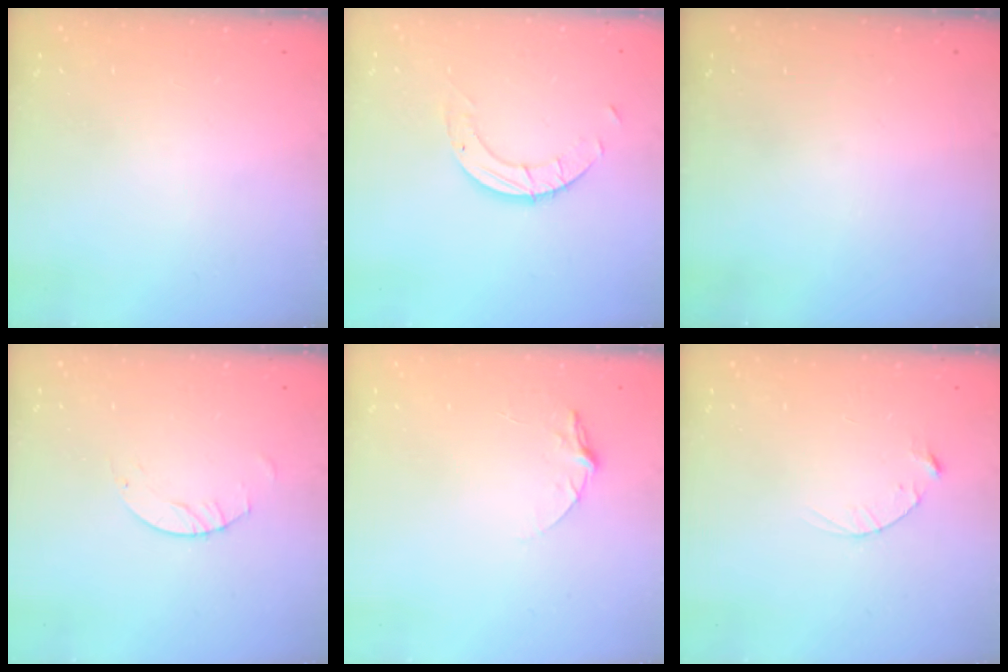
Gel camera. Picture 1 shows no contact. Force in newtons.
{"total": 4.9, "press": 4.9, "slide": 0.3}
{"total": 0.0}
{"total": 2.5, "press": 2.5, "slide": 0.1}
{"total": 4.6, "press": 4.6, "slide": 0.4}
{"total": 2.5, "press": 2.5, "slide": 0.4}